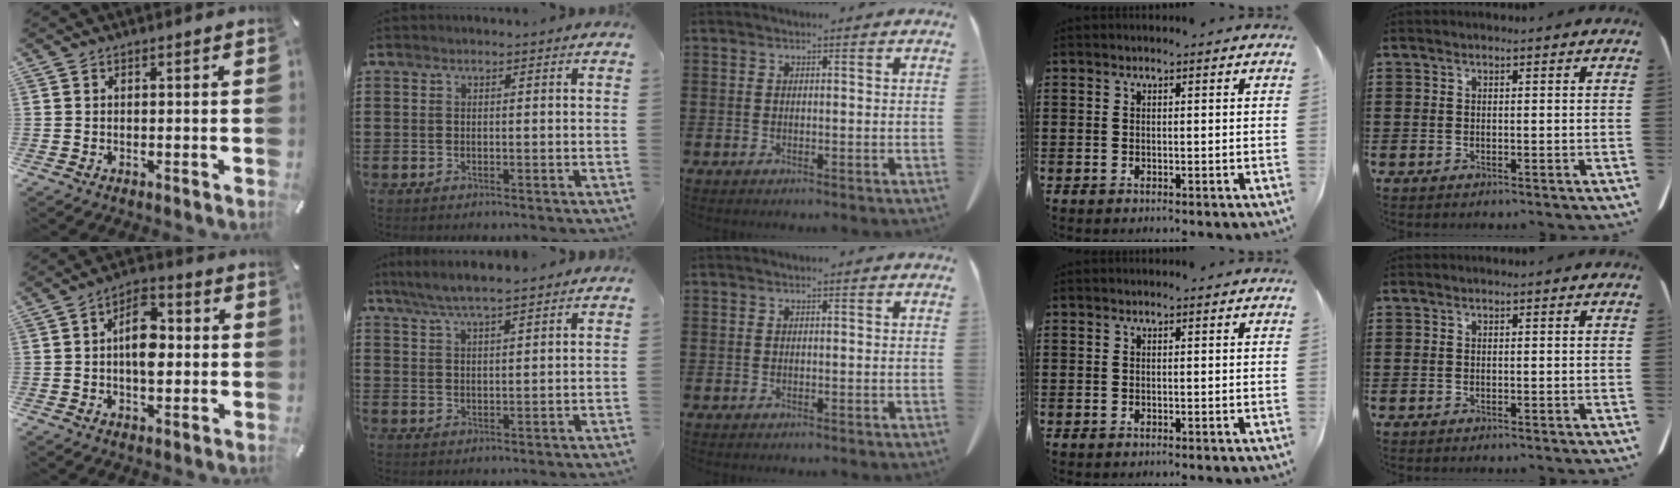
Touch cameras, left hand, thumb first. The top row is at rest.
{"thumb": {"total": 8.7, "force": [-0.1, 5.3, 7.0], "torque": [-0.101, 0.005, -0.006]}, "index": {"total": 4.8, "force": [4.0, 0.5, 2.7], "torque": [-0.060, -0.007, 0.071]}}